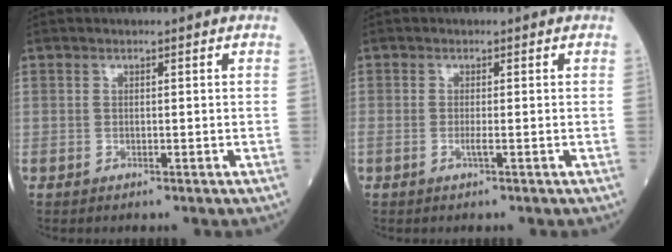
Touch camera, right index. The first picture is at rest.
{"total": 0.9, "force": [-0.2, -0.3, 0.8], "torque": [-0.018, -0.002, -0.005]}